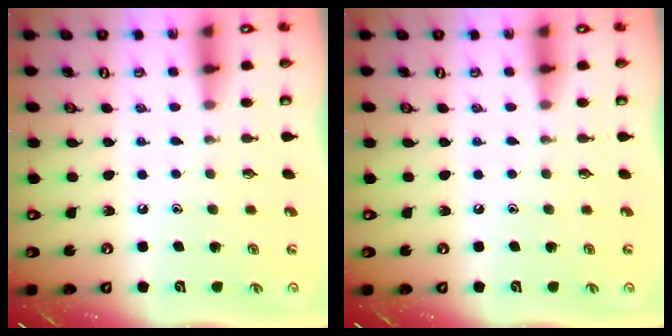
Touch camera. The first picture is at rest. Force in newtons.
{"total": 0.0}